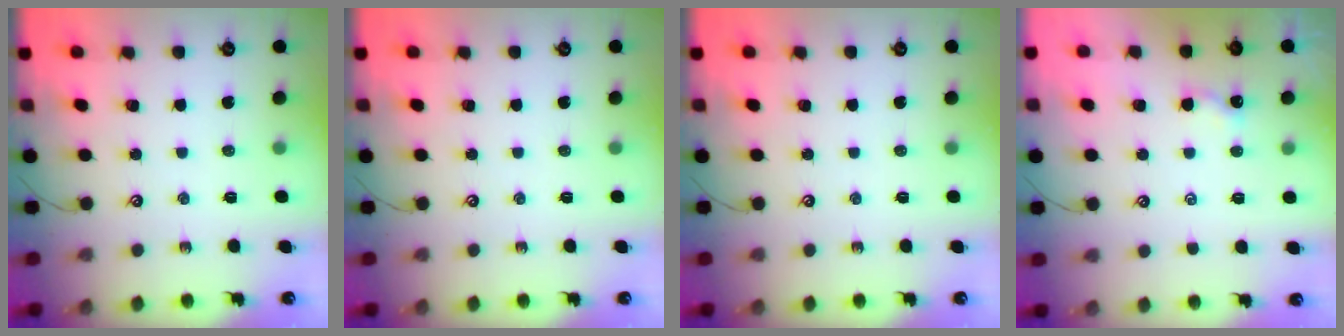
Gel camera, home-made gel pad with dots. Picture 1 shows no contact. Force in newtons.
{"total": 0.0}
{"total": 0.0}
{"total": 2.1, "press": 2.1, "slide": 0.2}